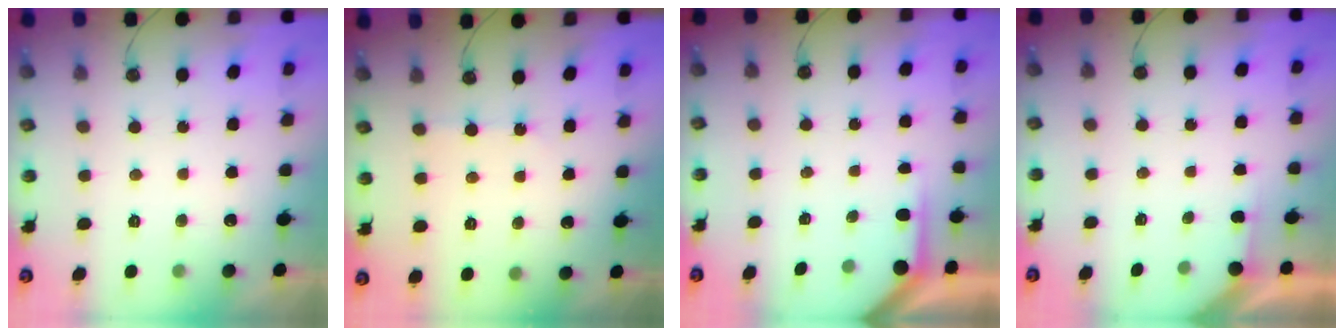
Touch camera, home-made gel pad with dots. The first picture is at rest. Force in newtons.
{"total": 2.1, "press": 2.0, "slide": 0.4}
{"total": 2.2, "press": 2.2, "slide": 0.3}
{"total": 2.0, "press": 2.0, "slide": 0.2}